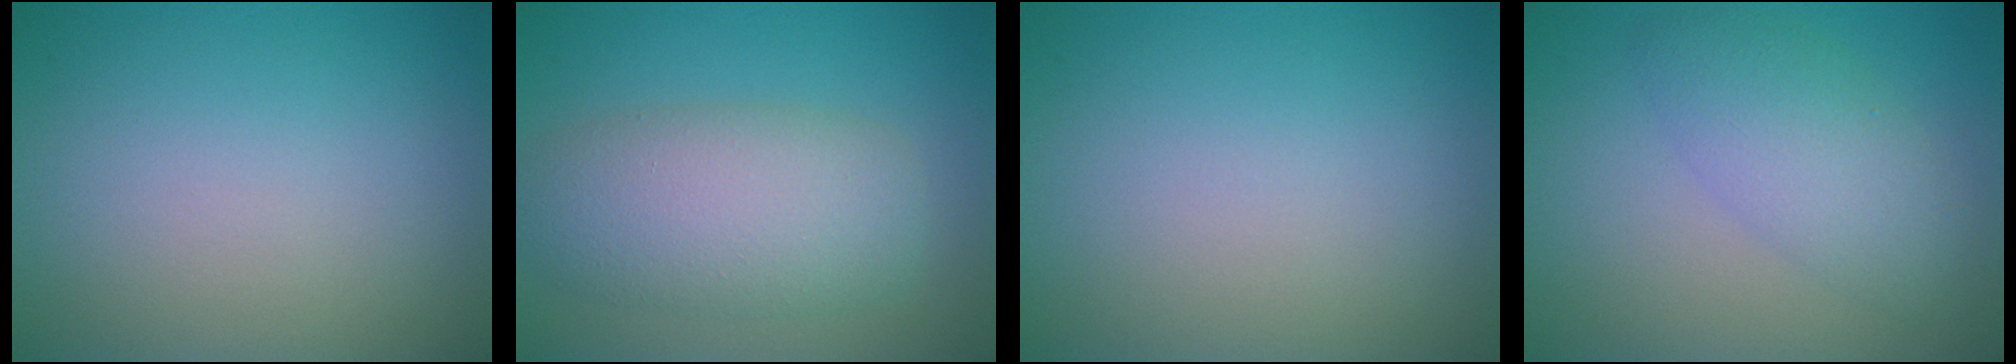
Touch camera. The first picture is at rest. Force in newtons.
{"total": 6.5, "press": 6.5, "slide": 0.3}
{"total": 0.0}
{"total": 4.1, "press": 4.1, "slide": 0.1}